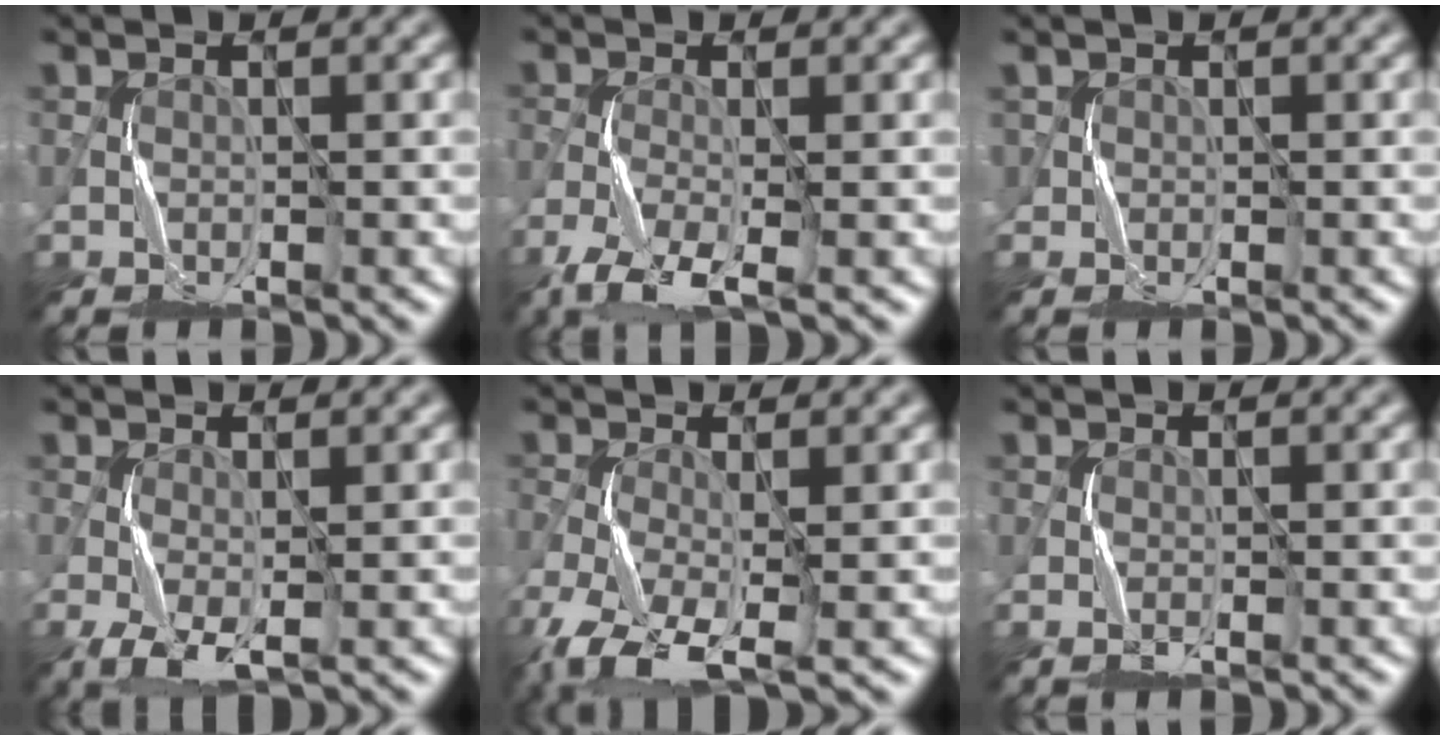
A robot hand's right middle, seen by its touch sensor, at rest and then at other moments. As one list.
[{"total": 5.0, "force": [-3.3, 1.5, 3.5], "torque": [-0.081, -0.015, -0.070]}, {"total": 1.2, "force": [0.3, 1.0, 0.7], "torque": [-0.016, 0.000, 0.004]}, {"total": 3.4, "force": [-1.3, 1.3, 2.8], "torque": [-0.070, -0.004, -0.023]}, {"total": 7.2, "force": [-3.9, 2.7, 5.4], "torque": [-0.128, -0.021, -0.078]}, {"total": 0.8, "force": [-0.3, 0.2, 0.7], "torque": [-0.016, 0.001, -0.007]}]